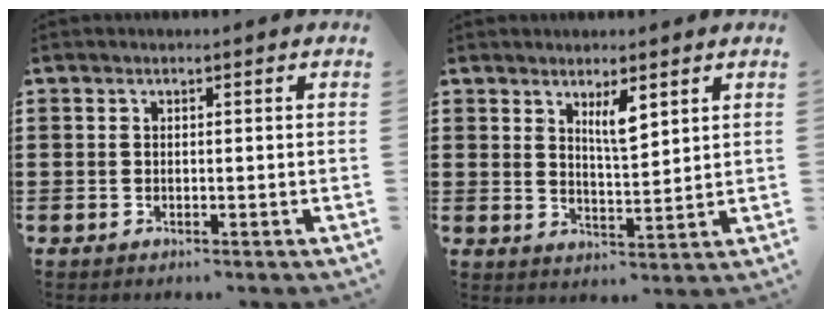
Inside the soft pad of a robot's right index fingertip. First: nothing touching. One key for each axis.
{"total": 4.4, "fx": 2.6, "fy": 1.2, "fz": 3.3, "tx": -0.063, "ty": 0.001, "tz": 0.043}